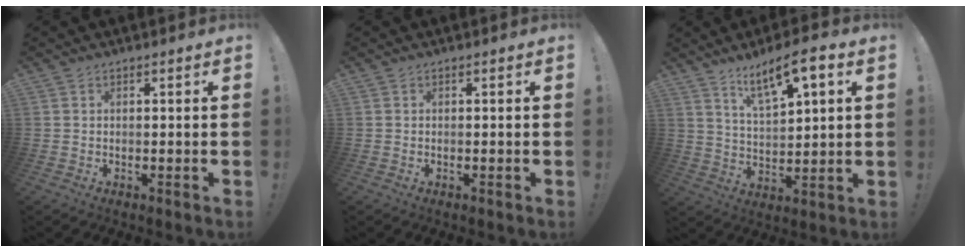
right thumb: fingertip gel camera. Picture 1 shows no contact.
{"total": 0.0}
{"total": 10.7, "force": [6.5, 2.9, 8.1], "torque": [-0.135, -0.027, 0.108]}